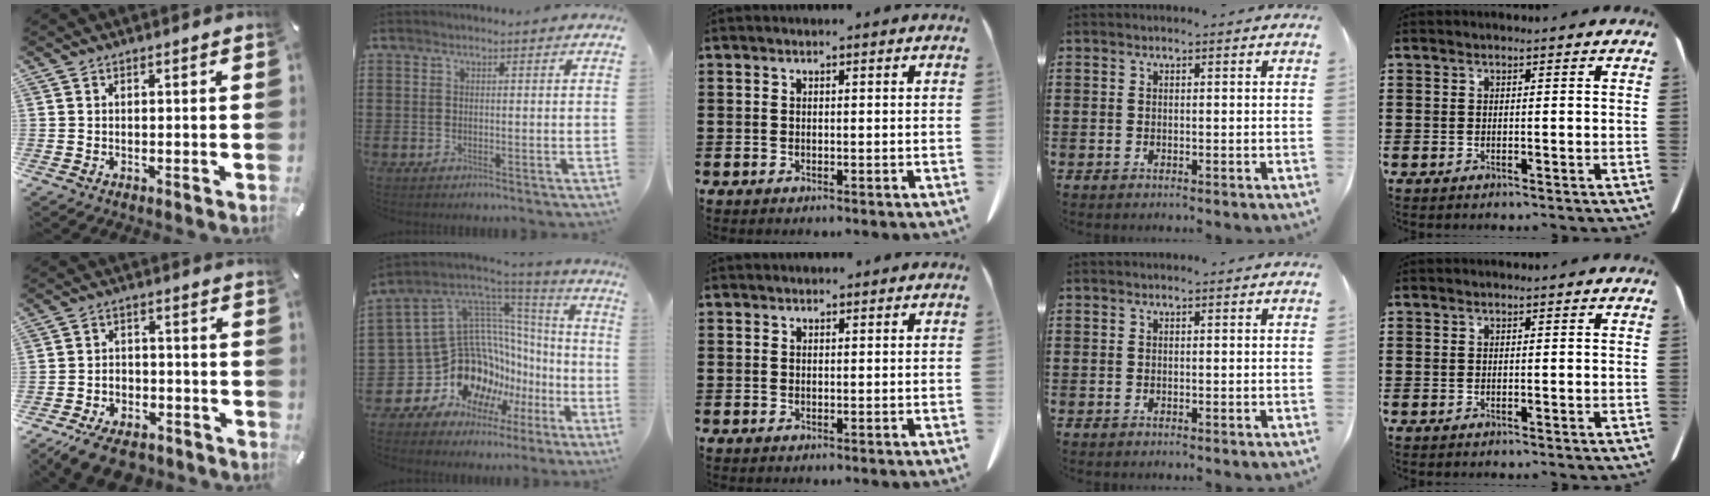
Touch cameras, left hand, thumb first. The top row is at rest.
{"thumb": {"total": 8.3, "force": [-6.6, 4.0, 3.0], "torque": [-0.041, 0.042, -0.119]}, "index": {"total": 15.6, "force": [-4.6, 13.0, 7.2], "torque": [-0.184, -0.042, -0.039]}, "middle": {"total": 2.6, "force": [1.2, 0.8, 2.2], "torque": [-0.047, 0.006, 0.019]}}